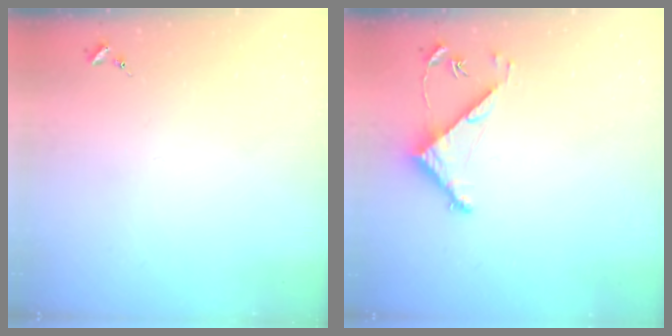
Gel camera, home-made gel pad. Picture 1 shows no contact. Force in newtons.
{"total": 4.8, "press": 4.8, "slide": 0.3}